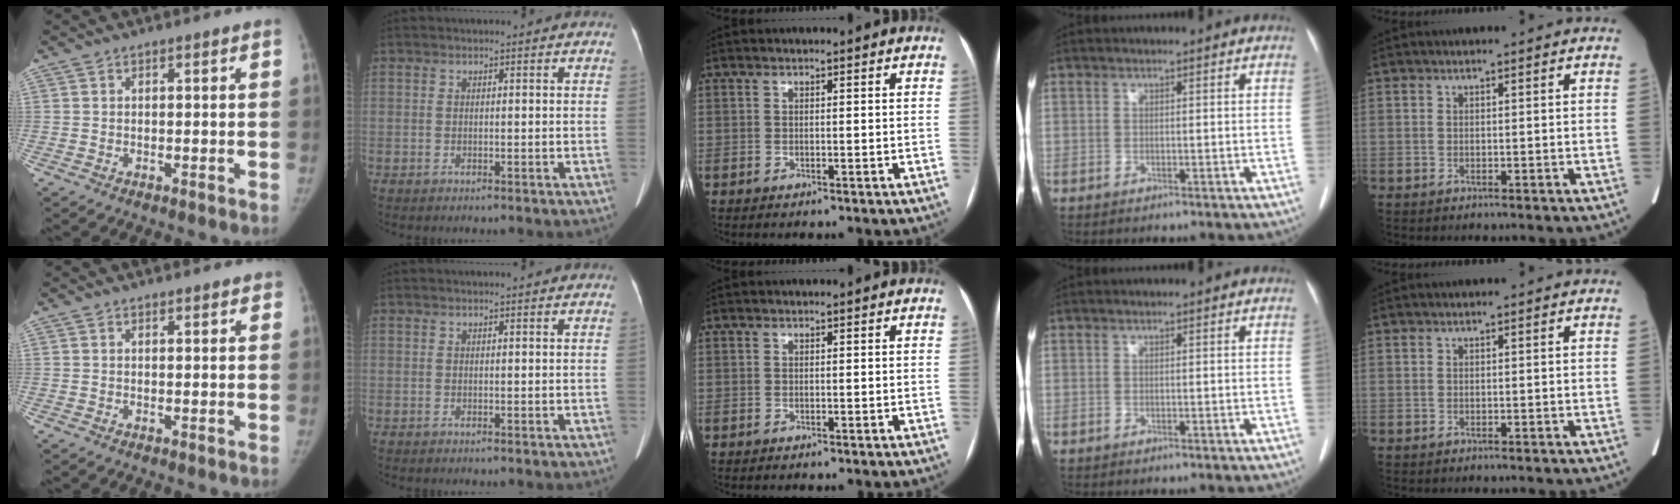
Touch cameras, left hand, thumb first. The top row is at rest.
{"thumb": {"total": 1.1, "force": [1.0, 0.4, 0.5], "torque": [-0.004, -0.004, 0.012]}}